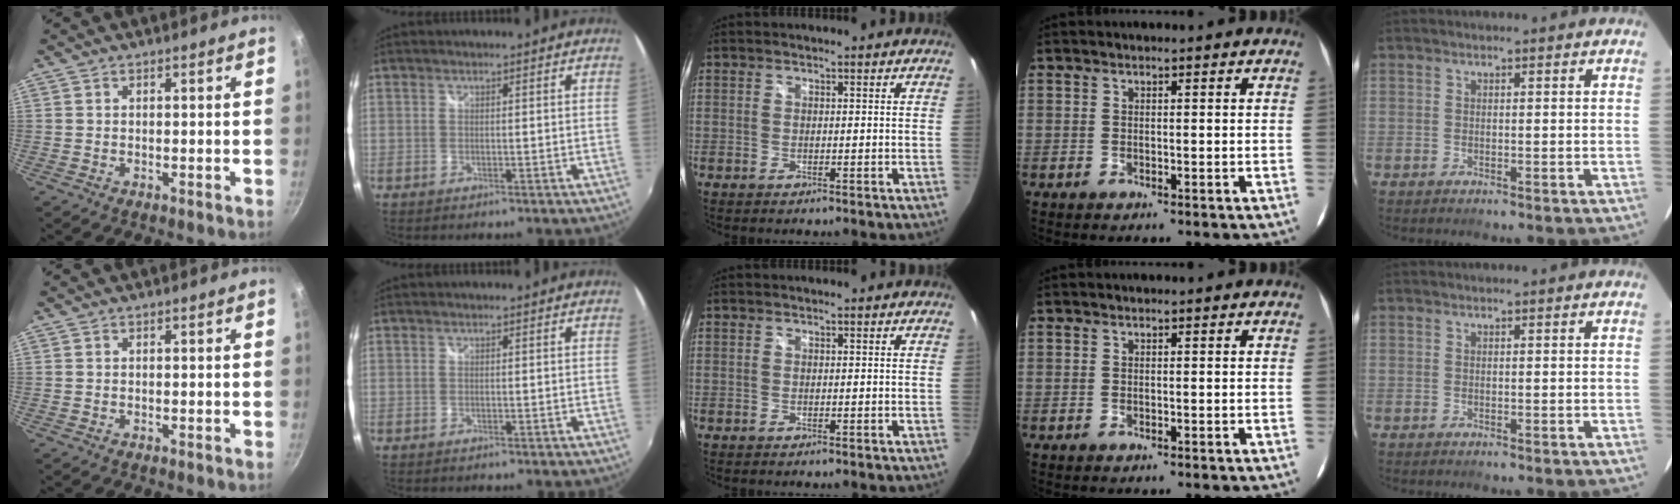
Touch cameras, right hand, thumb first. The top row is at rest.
{}